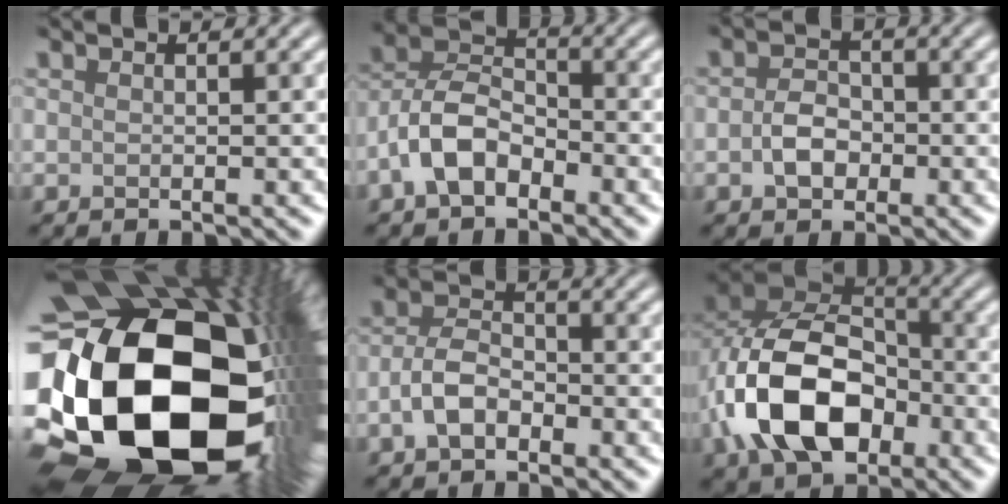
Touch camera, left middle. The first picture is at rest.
{"total": 5.1, "force": [-2.6, 3.1, 3.2], "torque": [-0.061, 0.013, -0.059]}
{"total": 2.4, "force": [-0.6, 1.8, 1.5], "torque": [-0.029, 0.003, -0.014]}
{"total": 22.7, "force": [-2.5, 15.7, 16.3], "torque": [-0.321, -0.085, -0.007]}
{"total": 3.6, "force": [-1.7, 2.2, 2.4], "torque": [-0.048, 0.011, -0.038]}
{"total": 10.8, "force": [-3.4, 7.0, 7.5], "torque": [-0.145, 0.007, -0.066]}